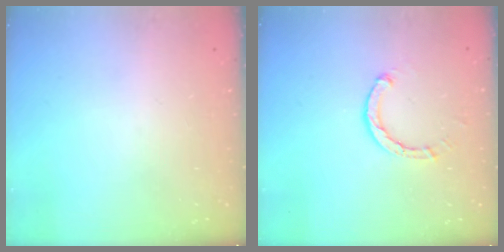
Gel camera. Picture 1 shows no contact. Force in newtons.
{"total": 2.6, "press": 2.6, "slide": 0.3}